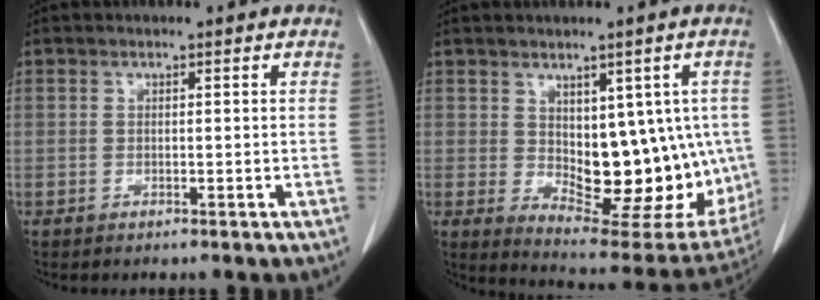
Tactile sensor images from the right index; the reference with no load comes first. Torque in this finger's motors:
{"motor_torque": [0.86, 0.40, 0.36, 0.05]}